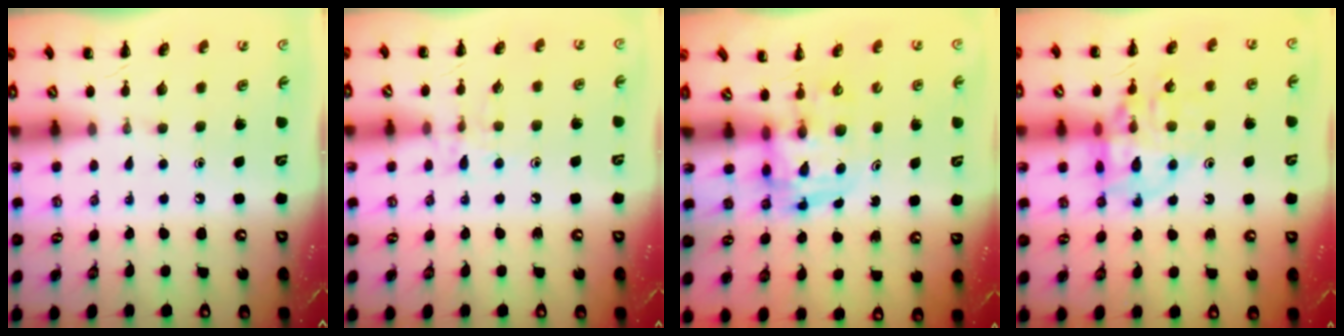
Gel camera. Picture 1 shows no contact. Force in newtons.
{"total": 7.0, "press": 6.9, "slide": 1.4}
{"total": 3.7, "press": 3.6, "slide": 0.6}
{"total": 14.3, "press": 14.2, "slide": 1.9}